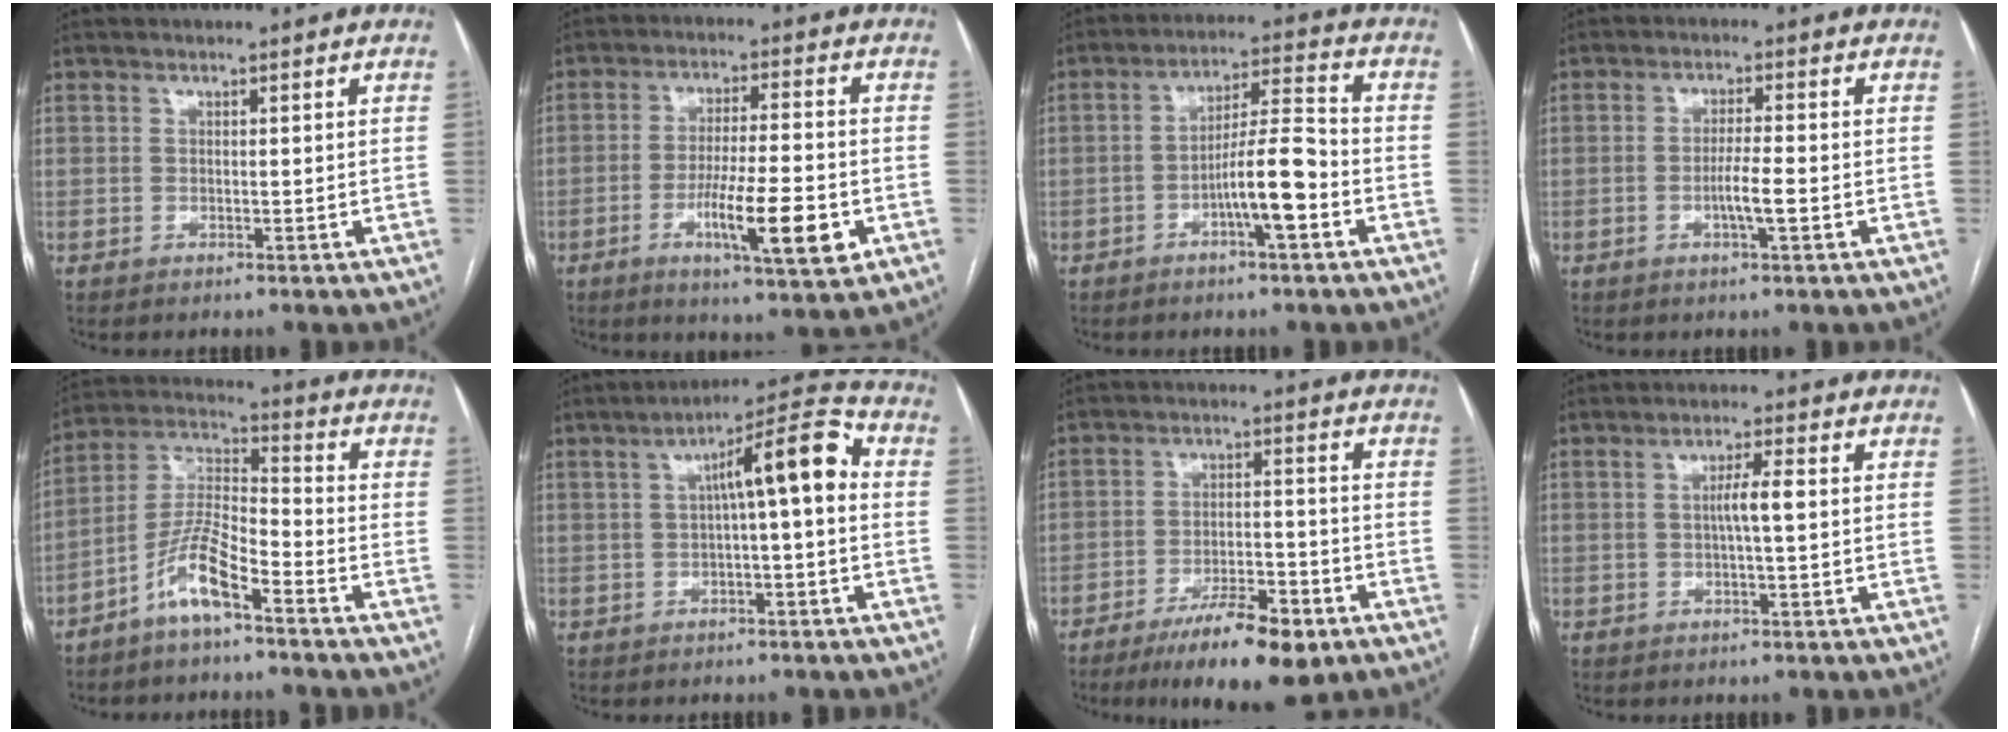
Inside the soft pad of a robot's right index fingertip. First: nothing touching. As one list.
[{"total": 11.6, "force": [-4.0, 1.3, 10.8], "torque": [-0.186, -0.013, -0.064]}, {"total": 8.7, "force": [-3.3, 0.7, 8.1], "torque": [-0.145, 0.014, -0.054]}, {"total": 4.1, "force": [-1.3, -0.1, 3.9], "torque": [-0.074, -0.004, -0.024]}, {"total": 9.0, "force": [-5.6, 1.7, 6.8], "torque": [-0.150, 0.005, -0.114]}, {"total": 9.3, "force": [0.9, 1.2, 9.2], "torque": [-0.138, 0.033, 0.011]}, {"total": 11.7, "force": [-7.4, 3.0, 8.5], "torque": [-0.136, -0.006, -0.115]}, {"total": 3.2, "force": [0.1, -0.1, 3.2], "torque": [-0.059, 0.002, 0.001]}]